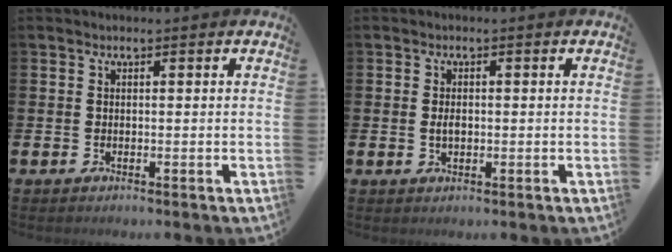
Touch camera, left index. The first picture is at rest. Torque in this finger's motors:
{"motor_torque": [0.24, 0.00, 0.03, 0.06]}